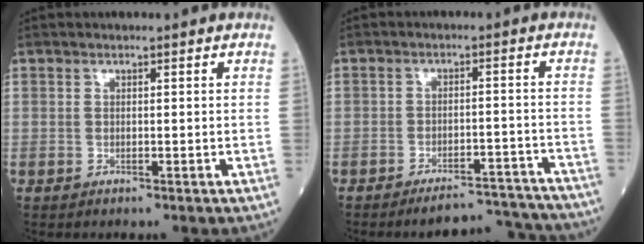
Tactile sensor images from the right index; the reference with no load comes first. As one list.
[{"total": 9.3, "force": [-9.3, 0.8, 1.0], "torque": [0.009, 0.017, -0.124]}]